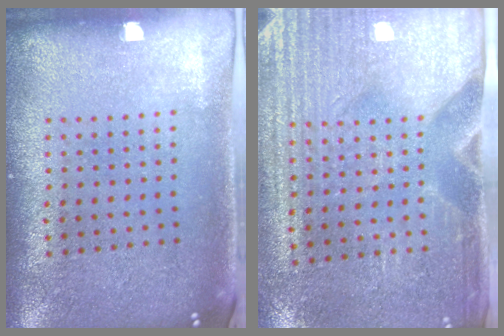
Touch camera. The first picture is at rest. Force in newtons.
{"total": 3.0, "press": 2.7, "slide": 1.4}